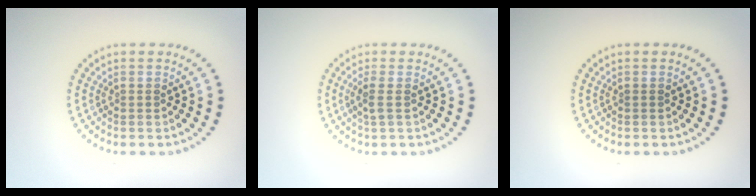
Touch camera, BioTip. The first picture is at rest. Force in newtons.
{"total": 1.3, "press": 1.1, "slide": 0.7}
{"total": 0.0}